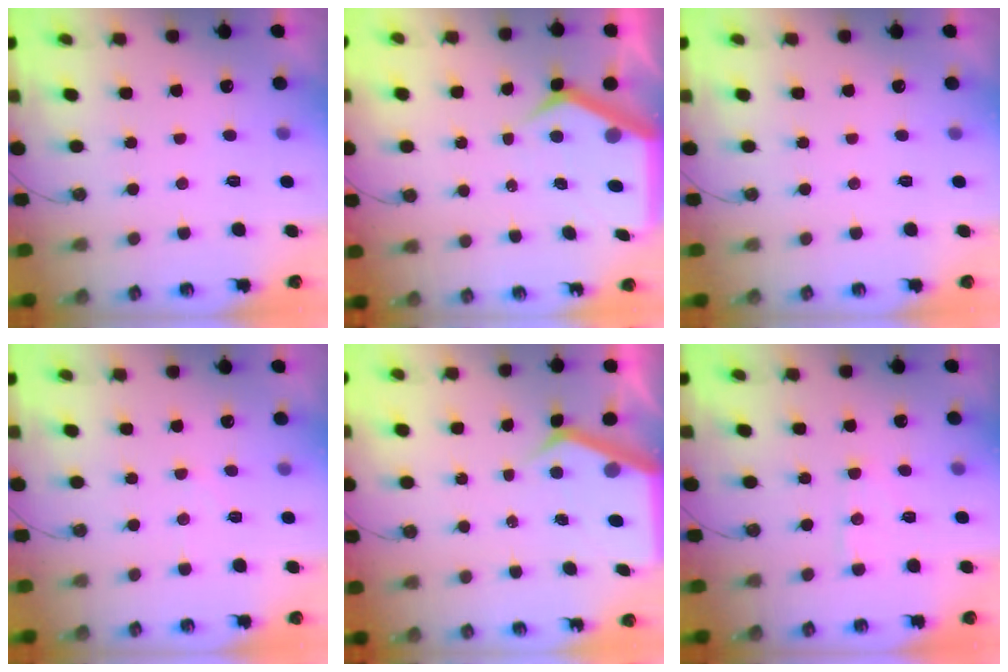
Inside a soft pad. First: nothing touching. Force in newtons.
{"total": 9.4, "press": 9.3, "slide": 1.3}
{"total": 0.0}
{"total": 5.4, "press": 5.3, "slide": 0.6}
{"total": 5.8, "press": 5.8, "slide": 0.3}
{"total": 6.2, "press": 6.2, "slide": 0.4}